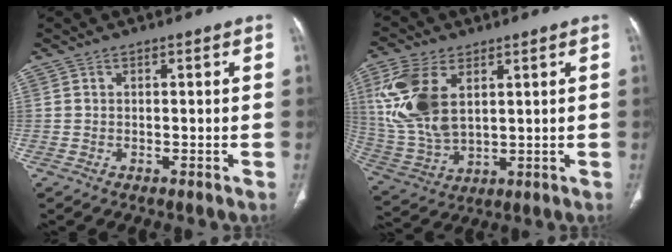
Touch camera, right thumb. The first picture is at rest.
{"total": 14.9, "force": [4.6, 8.6, 11.3], "torque": [-0.247, -0.012, 0.103]}